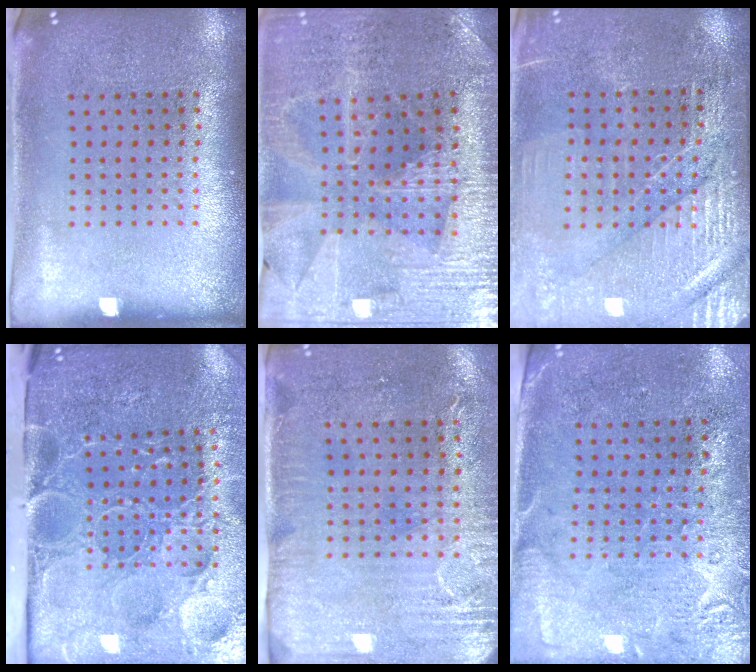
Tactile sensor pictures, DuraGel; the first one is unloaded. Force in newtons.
{"total": 3.0, "press": 2.9, "slide": 0.4}
{"total": 3.1, "press": 3.0, "slide": 0.6}
{"total": 5.2, "press": 4.2, "slide": 3.0}
{"total": 2.9, "press": 2.4, "slide": 1.6}
{"total": 2.8, "press": 2.4, "slide": 1.5}